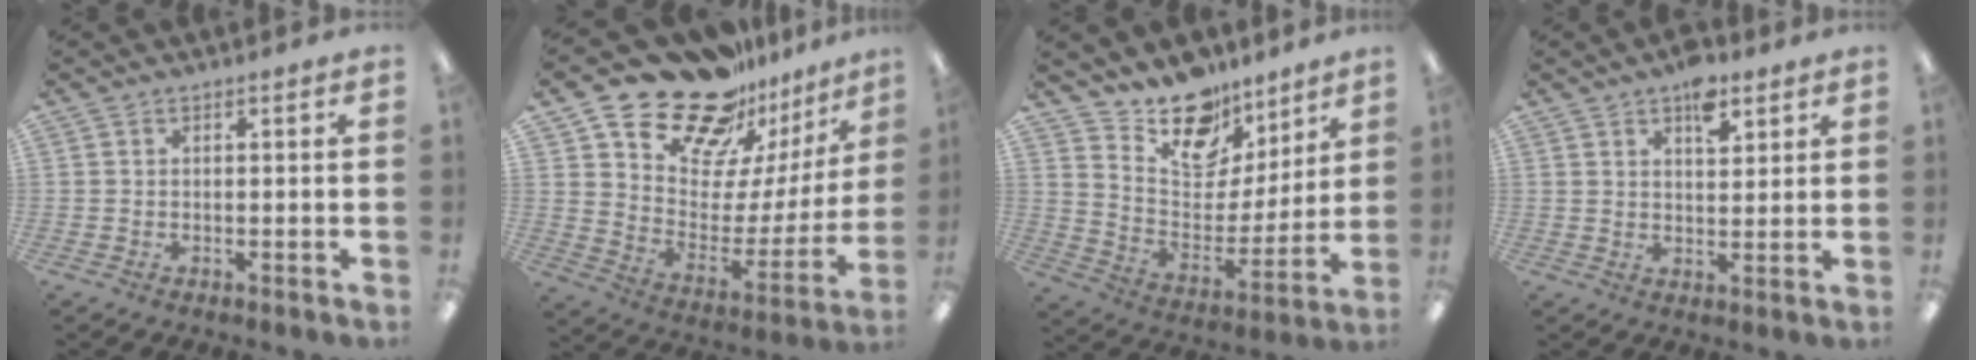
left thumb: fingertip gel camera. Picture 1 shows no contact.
{"total": 22.3, "force": [18.2, 10.3, 7.7], "torque": [-0.129, -0.131, 0.321]}
{"total": 16.6, "force": [13.2, 8.6, 5.2], "torque": [-0.095, -0.102, 0.243]}
{"total": 6.9, "force": [4.3, 3.5, 4.1], "torque": [-0.042, -0.021, 0.069]}